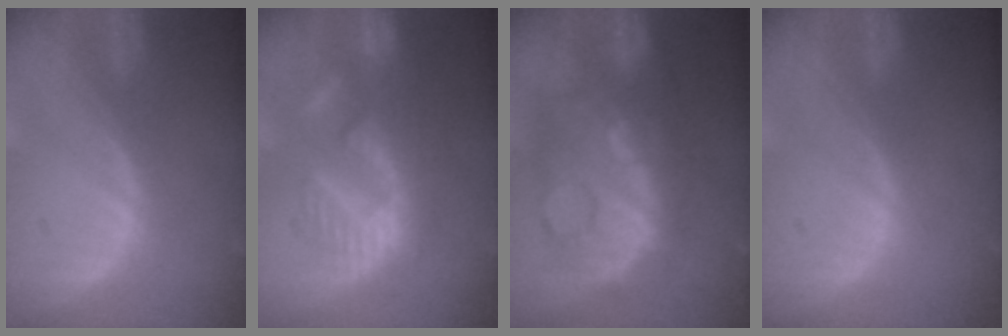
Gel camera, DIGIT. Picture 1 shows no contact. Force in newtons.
{"total": 10.8, "press": 9.9, "slide": 4.3}
{"total": 11.7, "press": 11.6, "slide": 1.1}
{"total": 0.0}